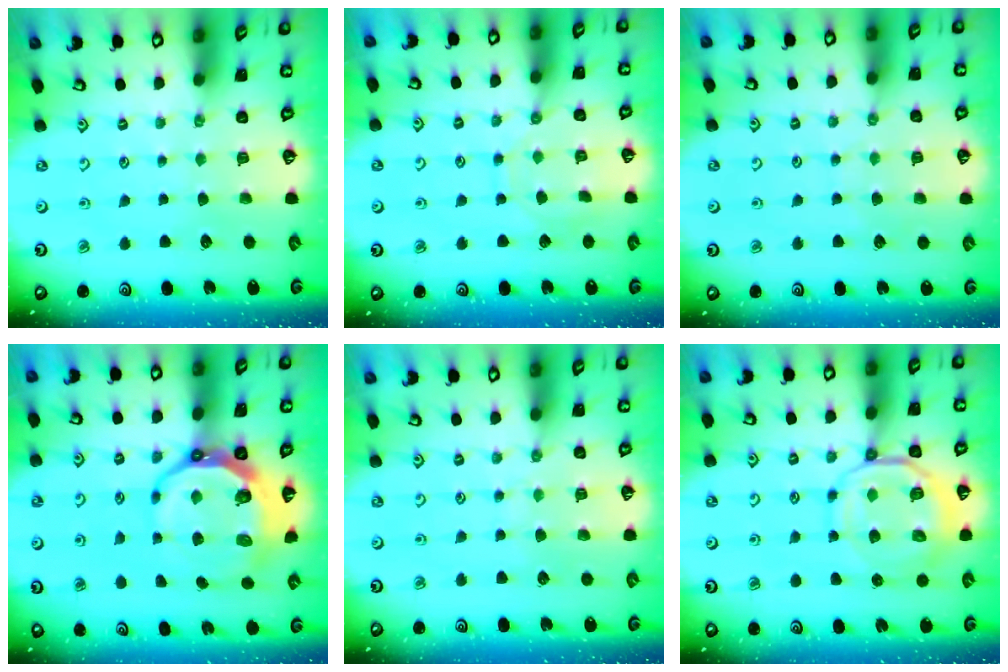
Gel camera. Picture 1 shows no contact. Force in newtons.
{"total": 8.6, "press": 8.5, "slide": 0.8}
{"total": 3.6, "press": 3.6, "slide": 0.4}
{"total": 11.0, "press": 10.1, "slide": 4.2}
{"total": 5.9, "press": 5.9, "slide": 0.5}
{"total": 11.2, "press": 11.1, "slide": 1.5}